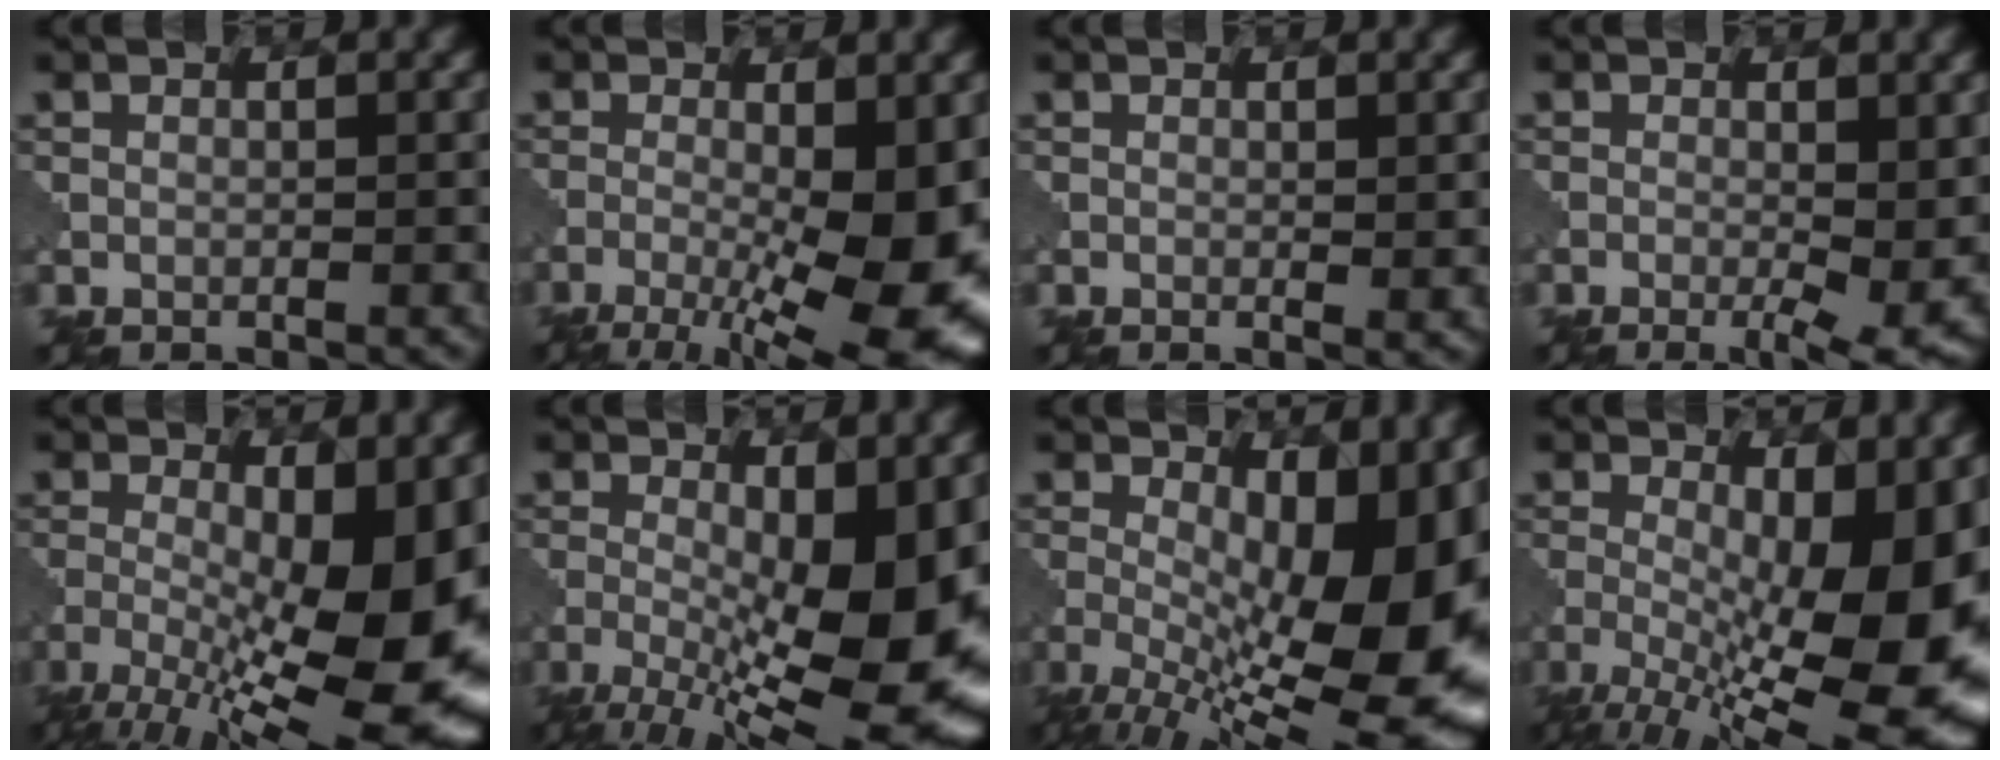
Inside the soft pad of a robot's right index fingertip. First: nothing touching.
{"total": 12.7, "force": [-3.7, 4.4, 11.3], "torque": [-0.184, -0.012, -0.054]}
{"total": 1.1, "force": [0.1, 0.2, 1.1], "torque": [-0.015, -0.004, 0.000]}
{"total": 5.7, "force": [-1.1, 1.6, 5.3], "torque": [-0.080, -0.013, -0.017]}
{"total": 15.8, "force": [-4.2, 6.0, 14.0], "torque": [-0.232, -0.018, -0.064]}
{"total": 14.7, "force": [-3.0, 5.6, 13.3], "torque": [-0.218, -0.012, -0.045]}
{"total": 16.5, "force": [-1.6, 7.5, 14.6], "torque": [-0.196, -0.019, -0.007]}
{"total": 16.8, "force": [-3.3, 6.8, 15.1], "torque": [-0.218, -0.020, -0.035]}